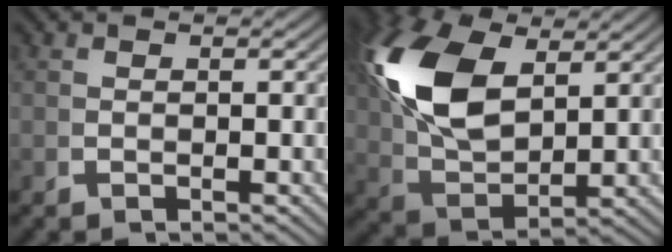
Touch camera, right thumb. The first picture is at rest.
{"total": 10.1, "force": [2.3, 6.0, 7.8], "torque": [-0.190, -0.024, 0.058]}